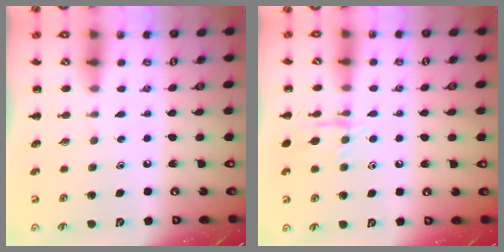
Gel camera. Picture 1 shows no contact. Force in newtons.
{"total": 9.1, "press": 9.1, "slide": 0.7}